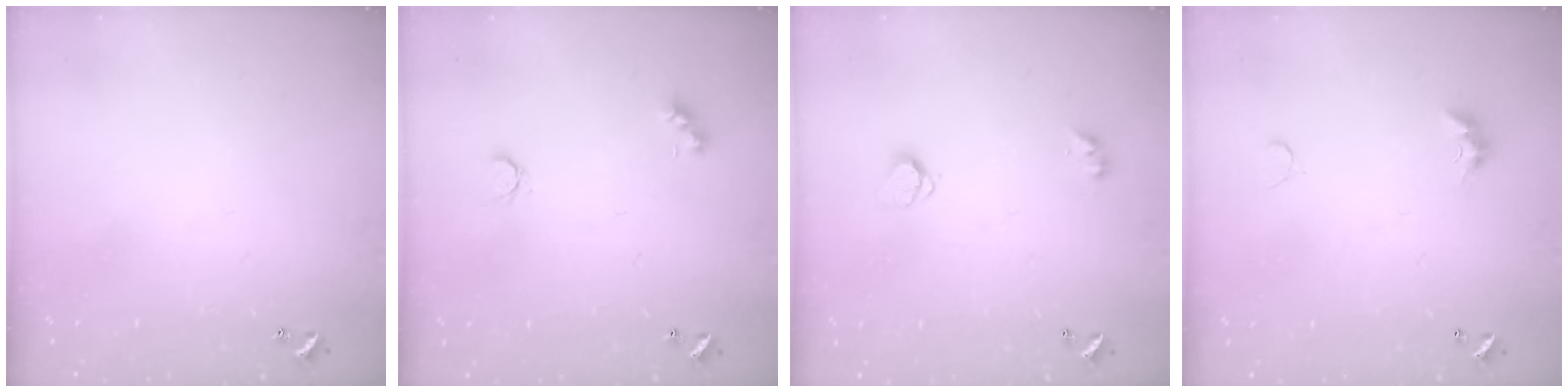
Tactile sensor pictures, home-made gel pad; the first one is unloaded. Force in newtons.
{"total": 4.0, "press": 3.9, "slide": 0.9}
{"total": 3.4, "press": 3.3, "slide": 0.4}
{"total": 3.2, "press": 3.1, "slide": 0.5}